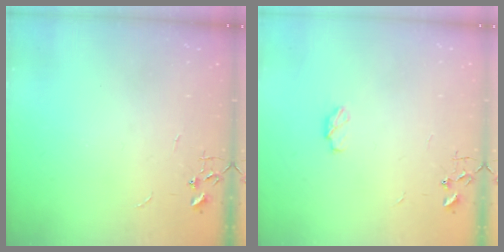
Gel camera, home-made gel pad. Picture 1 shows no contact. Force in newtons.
{"total": 4.6, "press": 4.6, "slide": 0.6}